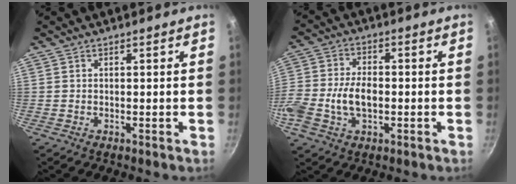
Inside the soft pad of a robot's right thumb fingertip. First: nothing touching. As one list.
[{"total": 10.3, "force": [-2.1, 6.5, 7.7], "torque": [-0.150, 0.026, -0.049]}]